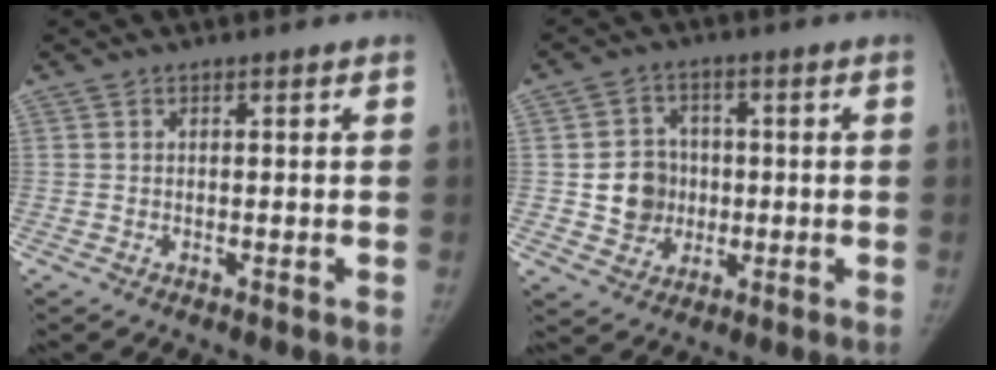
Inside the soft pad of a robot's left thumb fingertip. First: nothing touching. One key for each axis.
{"total": 8.2, "fx": -0.4, "fy": 7.5, "fz": 3.2, "tx": -0.018, "ty": 0.009, "tz": -0.005}